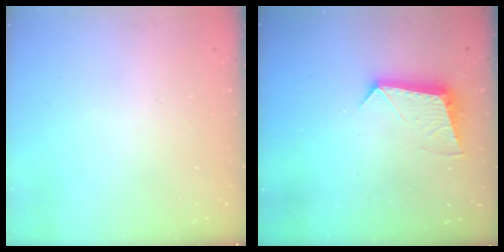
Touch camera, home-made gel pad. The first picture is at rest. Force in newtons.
{"total": 10.9, "press": 10.9, "slide": 0.5}